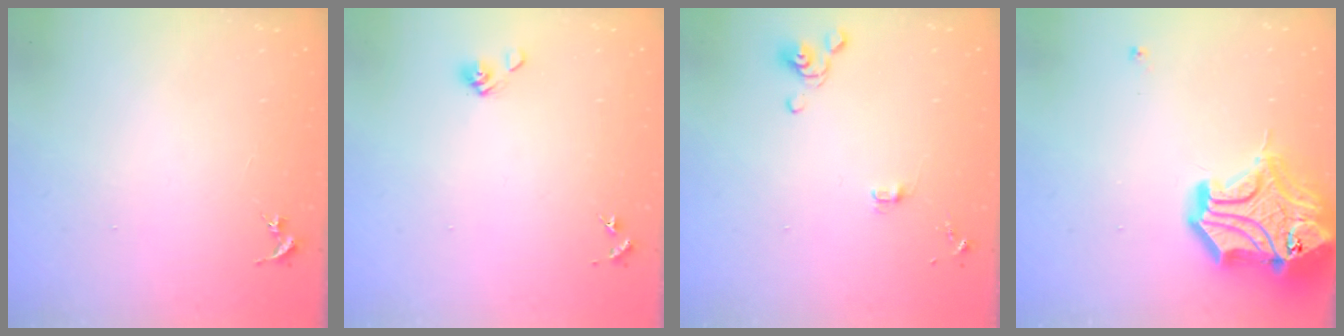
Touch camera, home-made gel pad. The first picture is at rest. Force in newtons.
{"total": 5.8, "press": 5.3, "slide": 2.3}
{"total": 4.1, "press": 3.9, "slide": 1.4}
{"total": 23.5, "press": 23.3, "slide": 3.4}